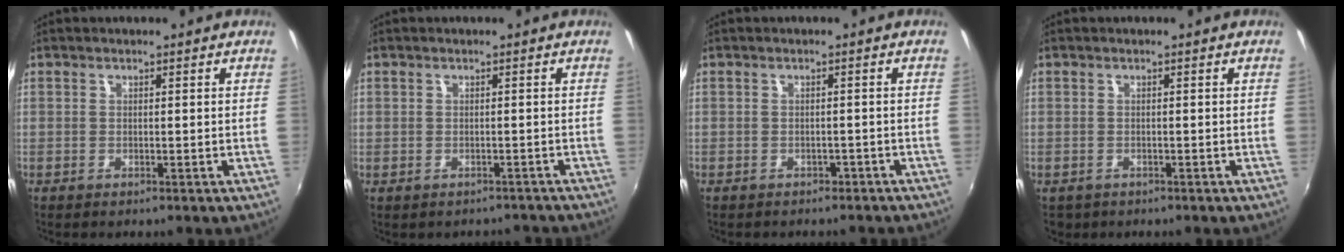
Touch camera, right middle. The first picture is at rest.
{"total": 3.6, "force": [-2.0, 3.1, 0.1], "torque": [0.010, 0.025, -0.018]}
{"total": 3.1, "force": [-2.5, 1.7, 0.8], "torque": [-0.013, -0.003, -0.028]}
{"total": 1.7, "force": [-0.8, 1.4, 0.5], "torque": [-0.015, -0.005, -0.010]}